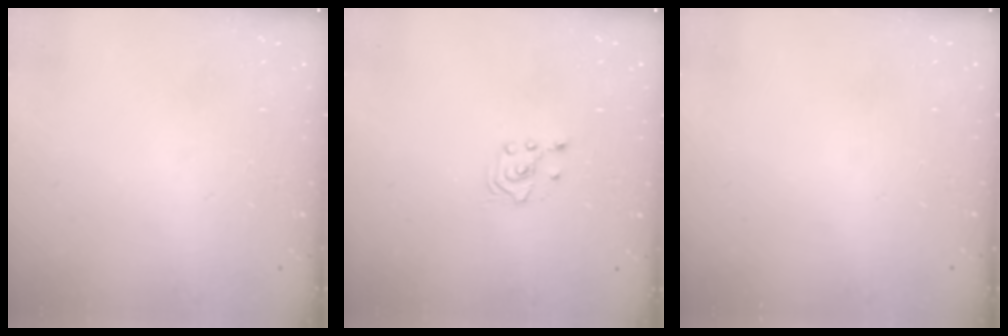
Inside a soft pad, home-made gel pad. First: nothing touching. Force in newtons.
{"total": 2.5, "press": 2.4, "slide": 0.9}
{"total": 0.0}